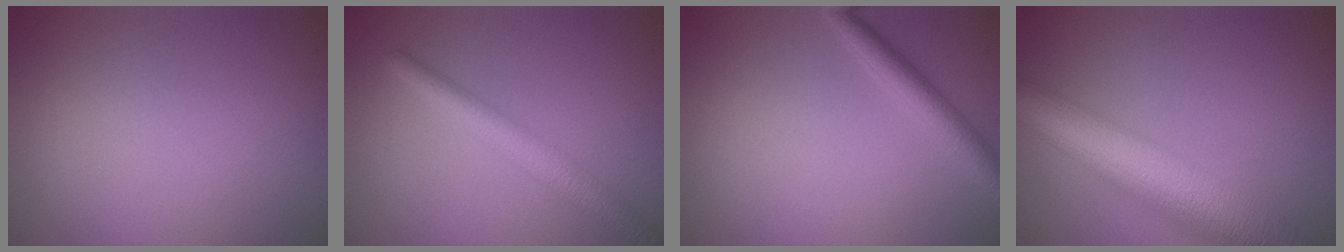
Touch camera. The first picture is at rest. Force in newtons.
{"total": 3.7, "press": 3.7, "slide": 0.1}
{"total": 2.6, "press": 2.6, "slide": 0.1}
{"total": 11.0, "press": 10.9, "slide": 0.5}